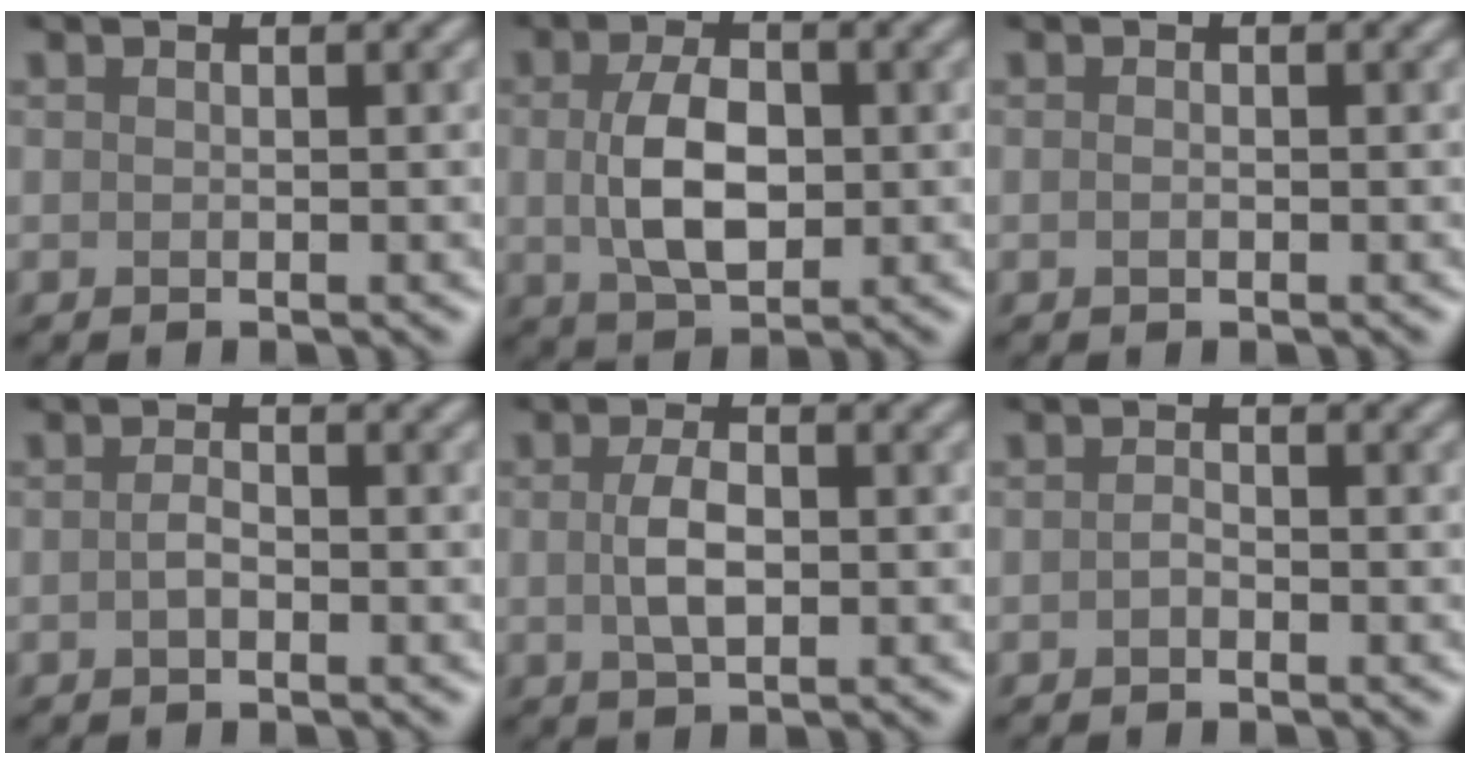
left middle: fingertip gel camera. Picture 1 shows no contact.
{"total": 5.6, "force": [0.1, 3.3, 4.5], "torque": [-0.093, 0.000, 0.005]}
{"total": 0.5, "force": [-0.2, 0.2, 0.4], "torque": [-0.010, -0.001, -0.003]}
{"total": 1.1, "force": [-0.4, 0.5, 0.9], "torque": [-0.021, 0.002, -0.010]}
{"total": 2.9, "force": [0.0, 1.4, 2.5], "torque": [-0.055, -0.001, -0.002]}
{"total": 0.7, "force": [-0.4, 0.4, 0.5], "torque": [-0.011, 0.001, -0.009]}